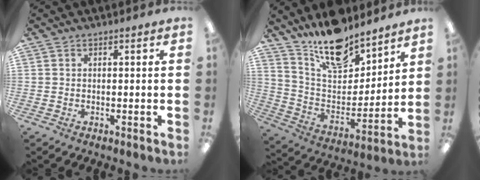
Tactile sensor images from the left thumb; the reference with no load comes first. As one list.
[{"total": 17.1, "force": [14.0, 6.9, 7.1], "torque": [-0.126, -0.100, 0.247]}]